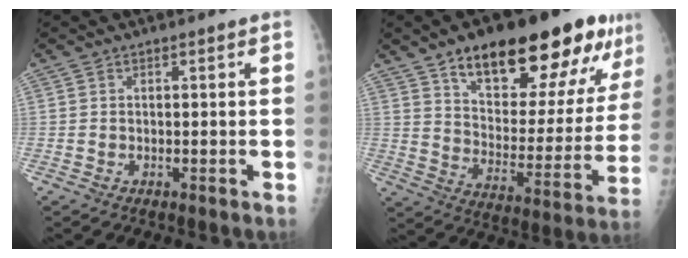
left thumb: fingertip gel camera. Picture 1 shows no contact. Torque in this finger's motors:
{"motor_torque": [0.52, 0.79, 1.49, -1.28, 0.12]}